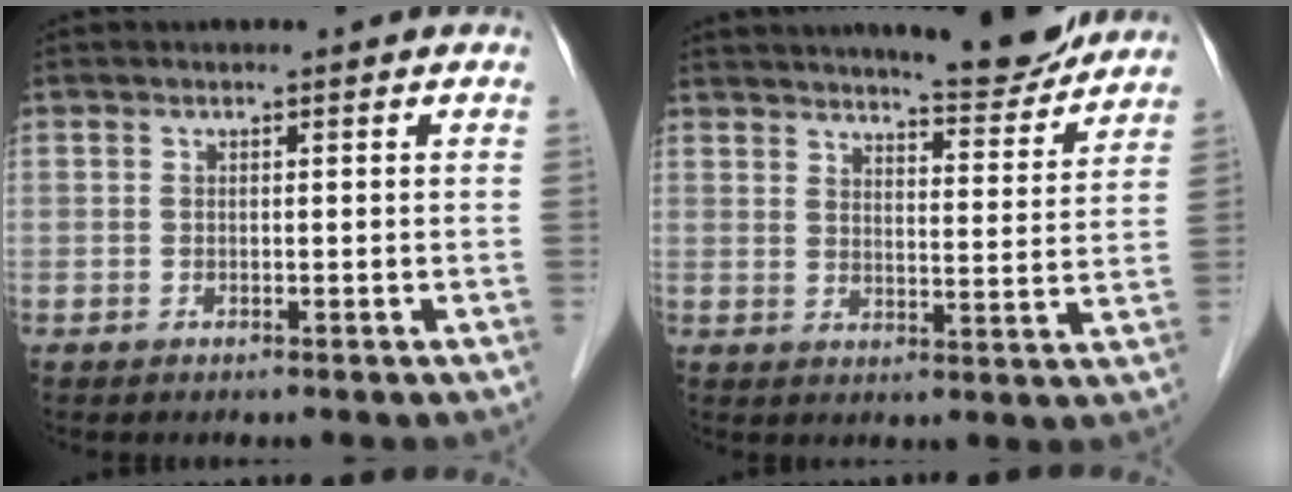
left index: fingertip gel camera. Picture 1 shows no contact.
{"total": 10.6, "force": [9.8, 1.0, 4.0], "torque": [-0.057, -0.011, 0.131]}